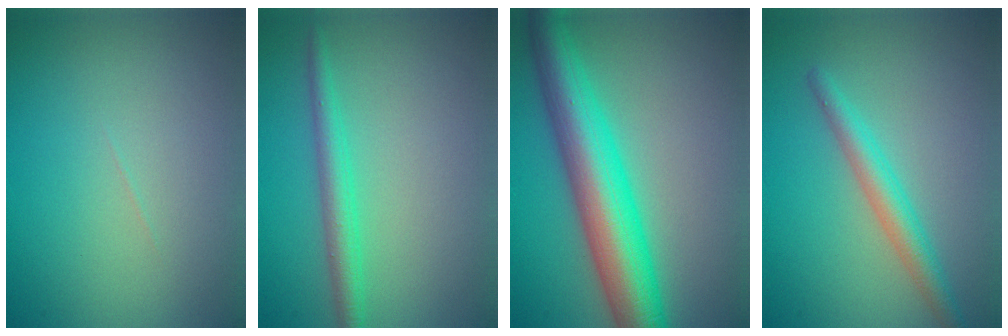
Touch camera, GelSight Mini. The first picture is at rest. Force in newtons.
{"total": 2.6, "press": 2.6, "slide": 0.1}
{"total": 9.1, "press": 9.1, "slide": 0.2}
{"total": 2.9, "press": 2.9, "slide": 0.1}